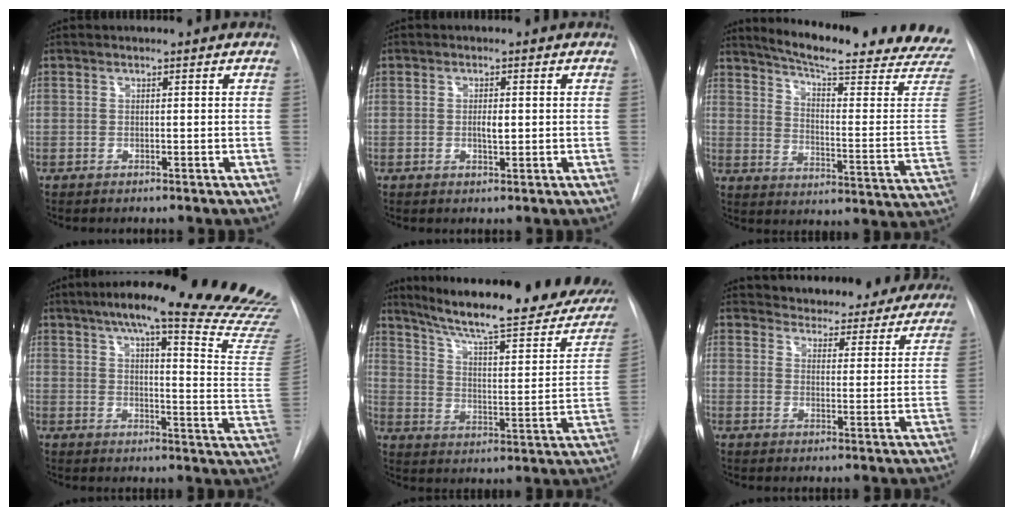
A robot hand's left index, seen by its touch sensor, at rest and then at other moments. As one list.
[{"total": 1.7, "force": [-0.3, 0.5, 1.6], "torque": [-0.028, -0.005, -0.004]}, {"total": 24.7, "force": [21.9, 1.7, 11.2], "torque": [-0.163, -0.095, 0.267]}, {"total": 29.2, "force": [25.3, 1.1, 14.5], "torque": [-0.169, -0.100, 0.299]}, {"total": 29.2, "force": [23.8, 5.0, 16.2], "torque": [-0.236, -0.050, 0.308]}, {"total": 22.0, "force": [20.5, 6.5, 4.7], "torque": [-0.067, -0.032, 0.245]}]